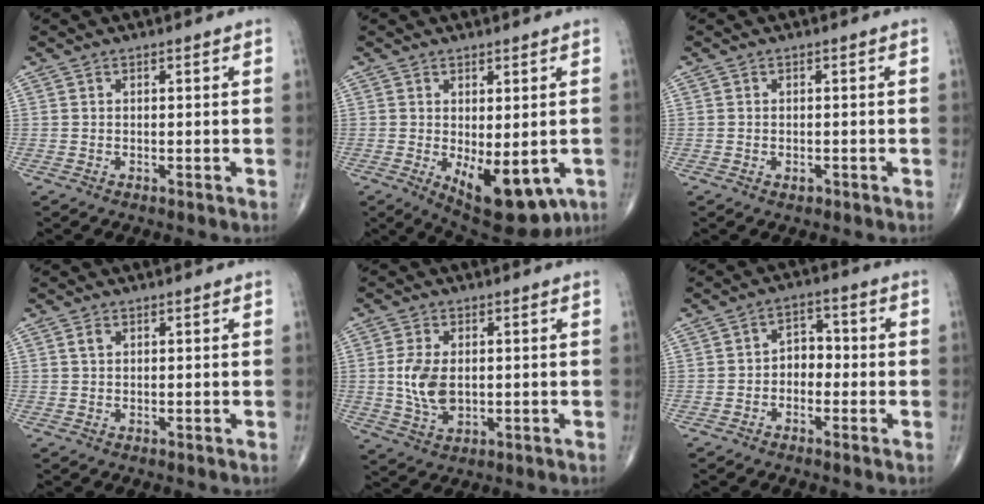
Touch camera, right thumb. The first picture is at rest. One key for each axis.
{"total": 12.4, "fx": -3.6, "fy": 6.0, "fz": 10.3, "tx": -0.126, "ty": -0.017, "tz": -0.032}
{"total": 1.0, "fx": -0.5, "fy": 0.7, "fz": 0.6, "tx": -0.009, "ty": 0.001, "tz": -0.006}
{"total": 1.3, "fx": 0.6, "fy": 0.8, "fz": 0.8, "tx": -0.015, "ty": 0.003, "tz": 0.012}
{"total": 7.8, "fx": 0.2, "fy": 4.7, "fz": 6.2, "tx": -0.123, "ty": -0.005, "tz": 0.011}
{"total": 4.7, "fx": -1.0, "fy": 3.5, "fz": 3.0, "tx": -0.022, "ty": 0.022, "tz": -0.030}